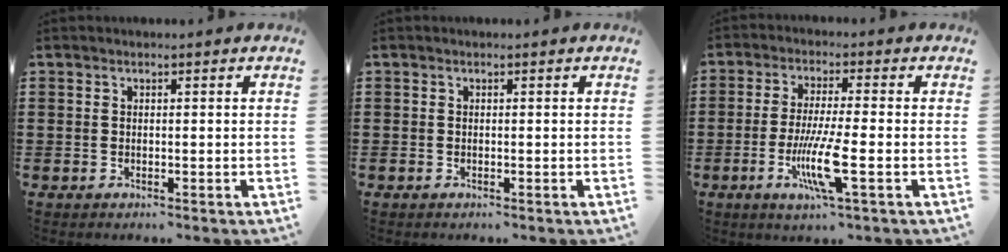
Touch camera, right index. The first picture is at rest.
{"total": 0.0}
{"total": 8.6, "force": [-2.7, 1.0, 8.2], "torque": [-0.168, -0.021, -0.052]}